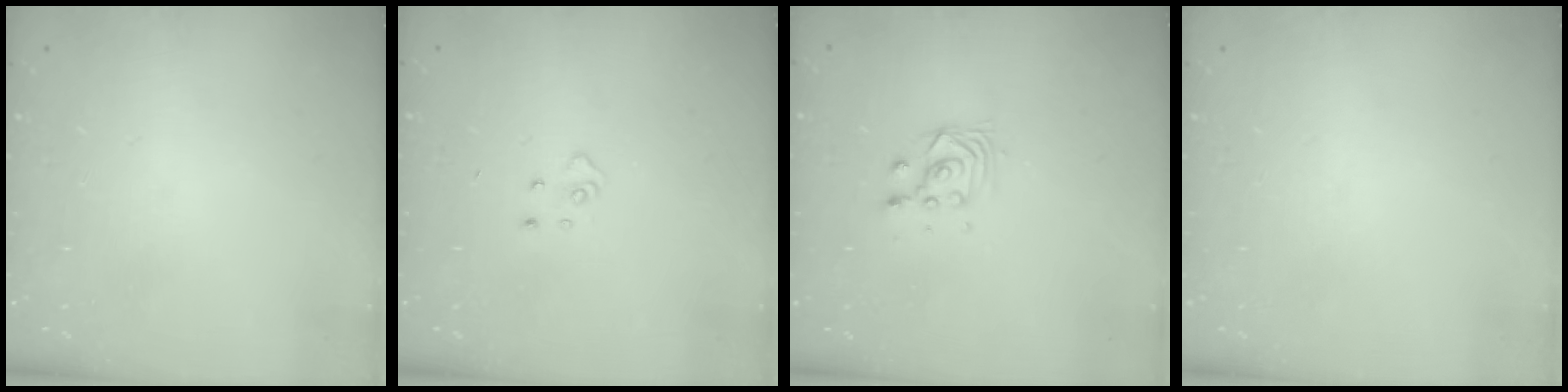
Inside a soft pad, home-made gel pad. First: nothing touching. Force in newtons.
{"total": 3.4, "press": 3.4, "slide": 0.4}
{"total": 2.8, "press": 2.8, "slide": 0.2}
{"total": 0.0}